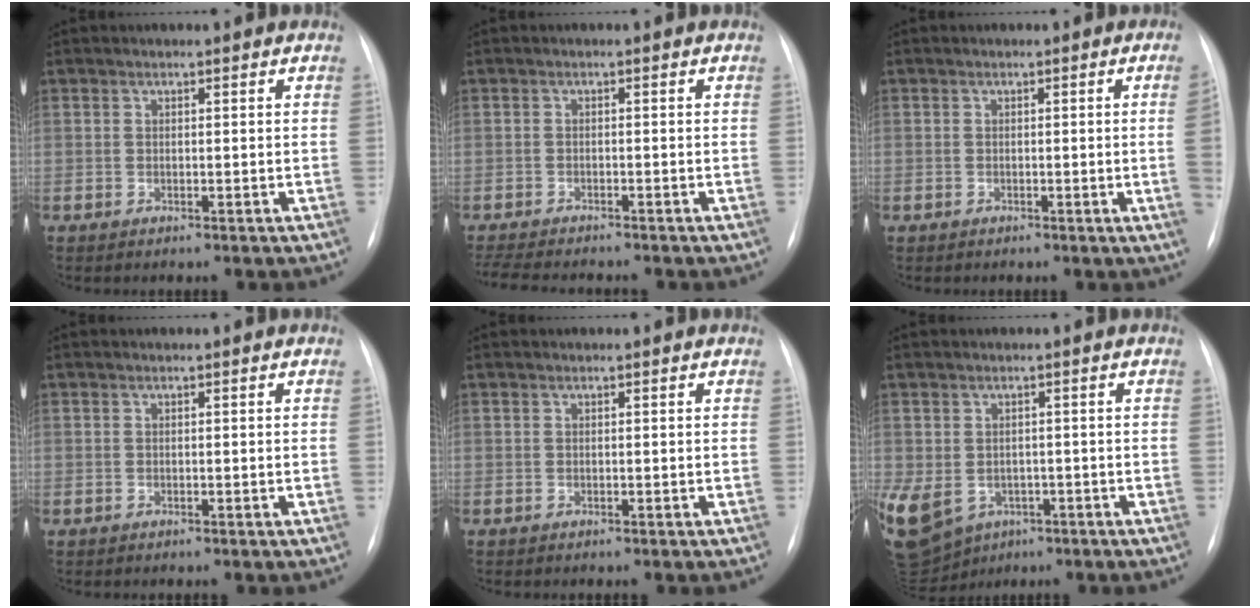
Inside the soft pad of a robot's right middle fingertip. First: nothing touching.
{"total": 7.3, "force": [-6.6, 0.9, 2.8], "torque": [-0.047, -0.015, -0.102]}
{"total": 3.0, "force": [-0.2, -1.1, 2.8], "torque": [-0.038, -0.005, 0.000]}
{"total": 0.0}
{"total": 0.0}
{"total": 25.8, "force": [-10.4, 20.5, 11.7], "torque": [-0.396, -0.024, -0.143]}